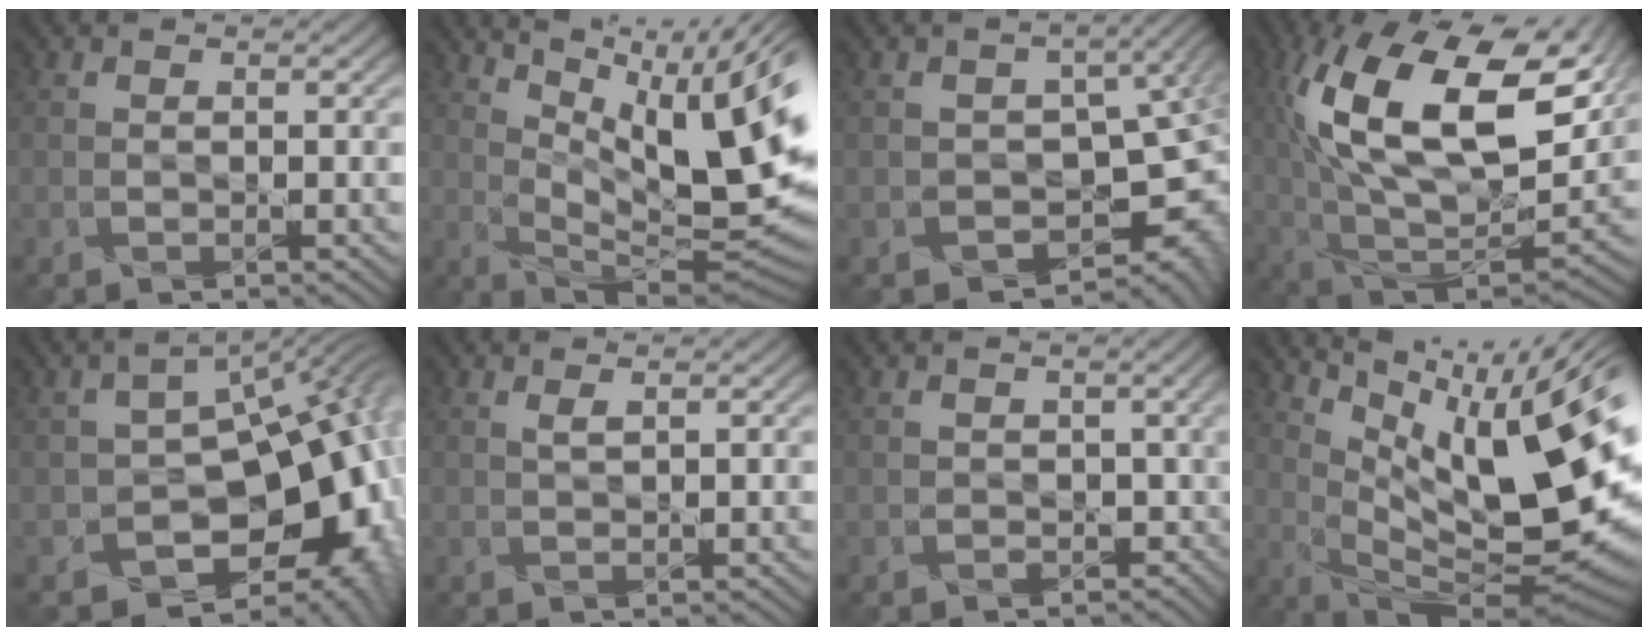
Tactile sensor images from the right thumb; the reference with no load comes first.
{"total": 15.9, "force": [6.2, 5.5, 13.6], "torque": [-0.191, 0.005, 0.113]}
{"total": 9.9, "force": [-2.2, 7.1, 6.5], "torque": [-0.064, -0.040, -0.017]}
{"total": 18.8, "force": [7.0, 9.6, 14.7], "torque": [-0.315, 0.030, 0.125]}
{"total": 14.1, "force": [-4.8, 9.0, 9.7], "torque": [-0.112, -0.032, -0.061]}
{"total": 1.0, "force": [0.7, 0.3, 0.6], "torque": [-0.006, 0.002, 0.013]}
{"total": 1.1, "force": [-0.1, 1.1, -0.1], "torque": [0.007, -0.007, 0.005]}
{"total": 16.3, "force": [5.6, 4.6, 14.6], "torque": [-0.229, -0.004, 0.125]}